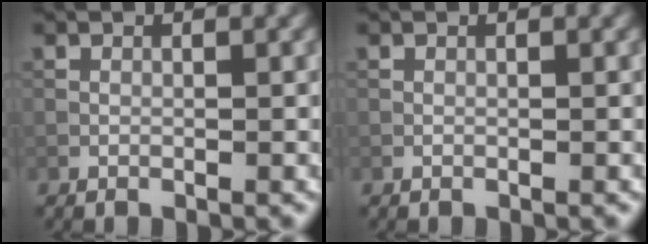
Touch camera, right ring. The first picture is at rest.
{"total": 0.0}